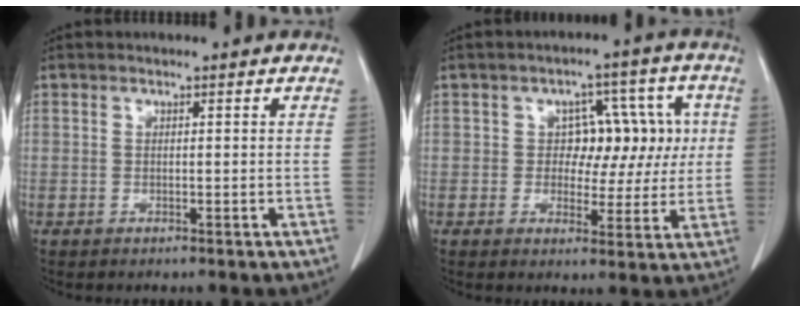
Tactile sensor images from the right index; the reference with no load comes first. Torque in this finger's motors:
{"motor_torque": [0.03, 0.18, 0.05, 0.02]}